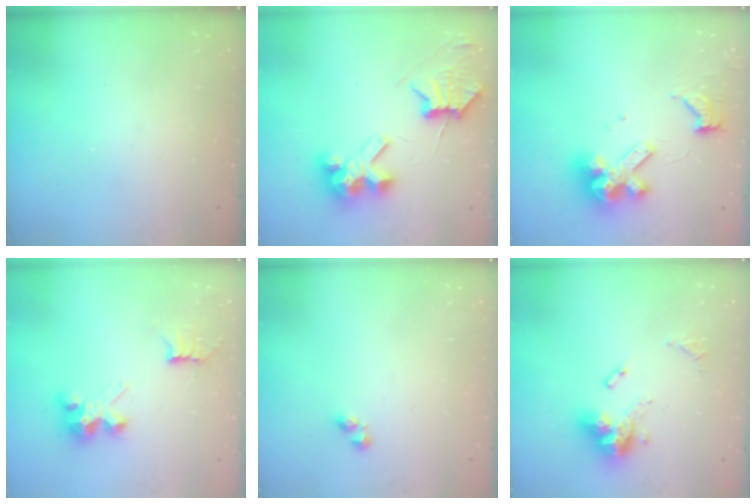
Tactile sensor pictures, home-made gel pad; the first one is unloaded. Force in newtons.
{"total": 8.0, "press": 7.9, "slide": 1.0}
{"total": 12.3, "press": 12.2, "slide": 1.4}
{"total": 7.0, "press": 7.0, "slide": 0.2}
{"total": 2.7, "press": 2.7, "slide": 0.4}
{"total": 13.9, "press": 13.9, "slide": 1.2}